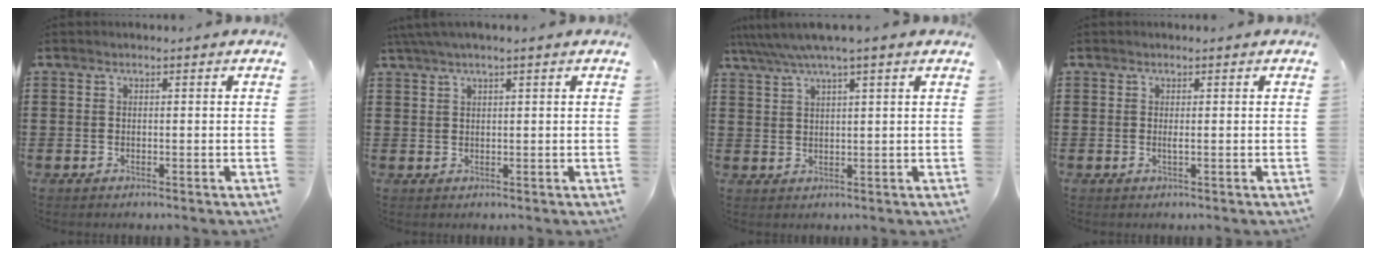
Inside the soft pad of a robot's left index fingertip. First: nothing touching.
{"total": 2.3, "force": [1.5, 0.1, 1.8], "torque": [-0.035, 0.002, 0.027]}
{"total": 4.1, "force": [2.8, -0.1, 3.0], "torque": [-0.065, -0.003, 0.047]}
{"total": 0.7, "force": [-0.1, -0.1, 0.7], "torque": [-0.014, -0.005, -0.001]}